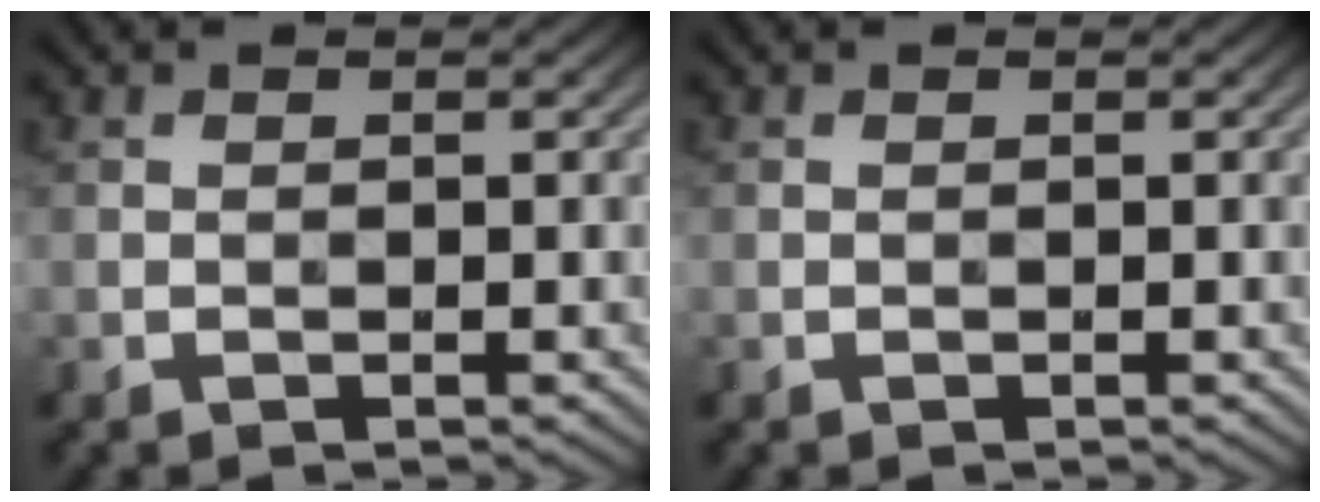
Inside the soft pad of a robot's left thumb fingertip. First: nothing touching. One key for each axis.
{"total": 0.0}